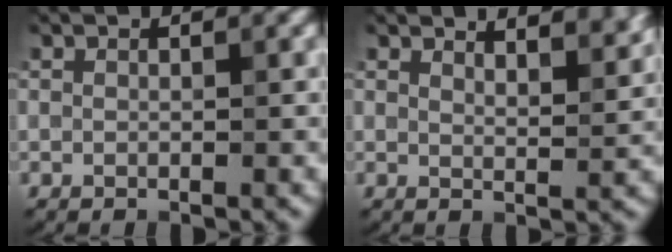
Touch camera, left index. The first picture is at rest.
{"total": 5.5, "force": [4.6, 1.6, 2.5], "torque": [-0.019, 0.015, 0.048]}